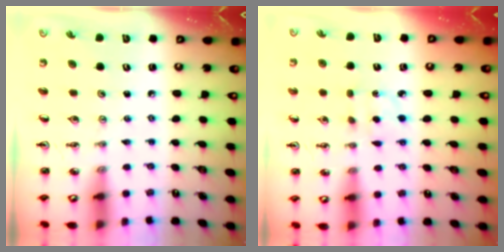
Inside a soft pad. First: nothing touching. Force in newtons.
{"total": 2.7, "press": 2.6, "slide": 0.4}